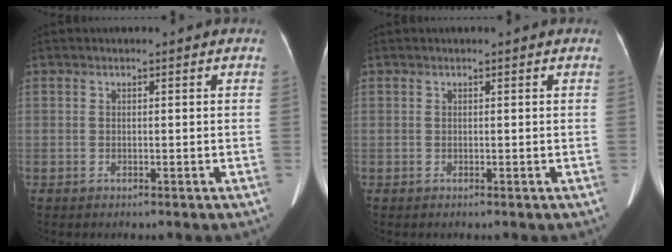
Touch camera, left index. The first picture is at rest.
{"total": 0.0}